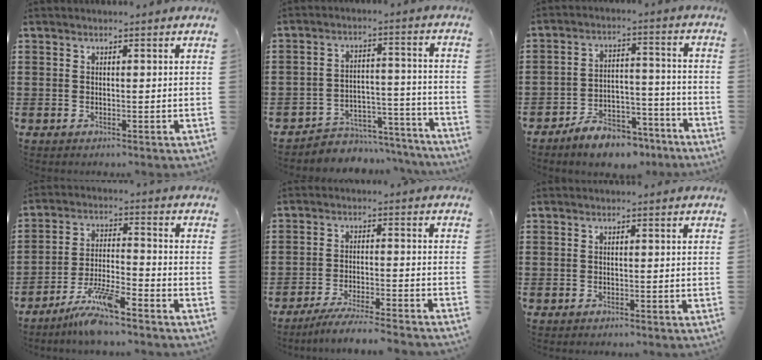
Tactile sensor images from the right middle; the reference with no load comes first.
{"total": 5.0, "force": [-4.8, 1.5, 0.4], "torque": [-0.011, 0.015, -0.099]}
{"total": 7.3, "force": [-6.6, 2.2, 2.2], "torque": [-0.035, 0.025, -0.126]}
{"total": 7.9, "force": [-6.4, 0.8, 4.6], "torque": [-0.098, -0.006, -0.122]}
{"total": 5.0, "force": [-4.6, -0.3, 1.9], "torque": [-0.036, -0.011, -0.089]}
{"total": 0.5, "force": [-0.5, 0.1, 0.1], "torque": [-0.003, -0.001, -0.010]}